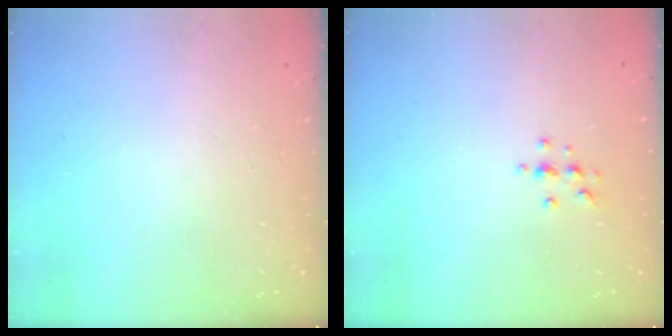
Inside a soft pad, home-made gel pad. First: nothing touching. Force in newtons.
{"total": 4.7, "press": 4.7, "slide": 0.6}